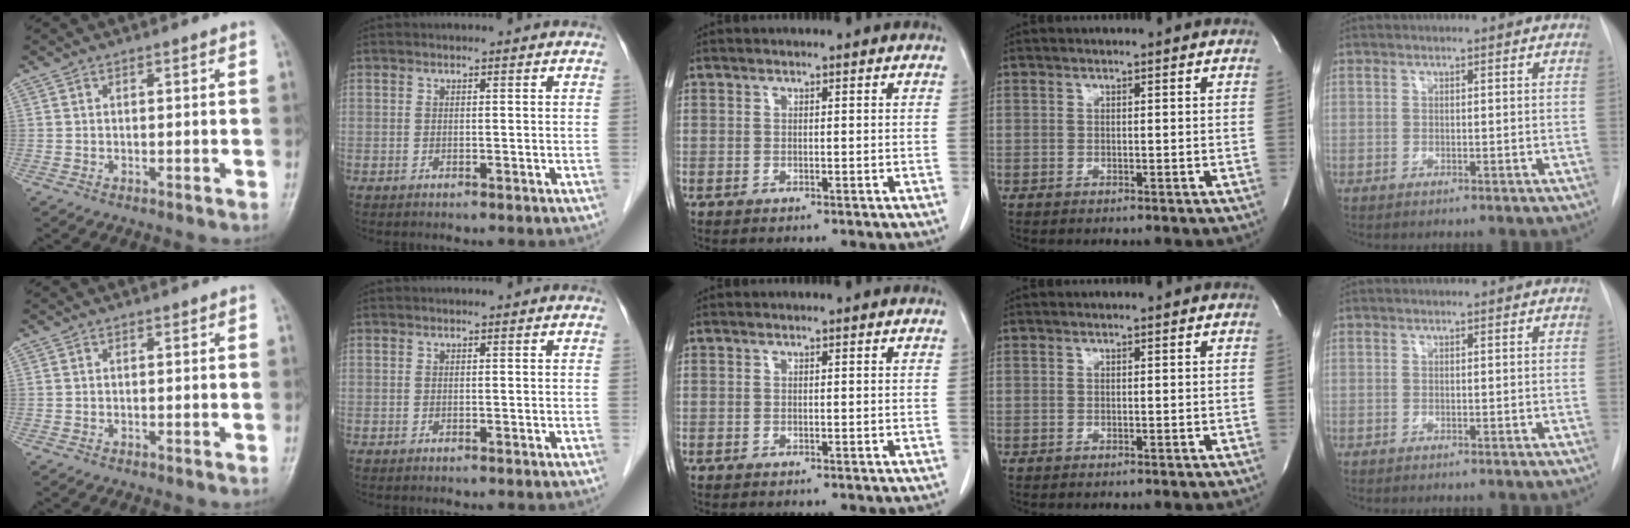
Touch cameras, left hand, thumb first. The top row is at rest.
{}